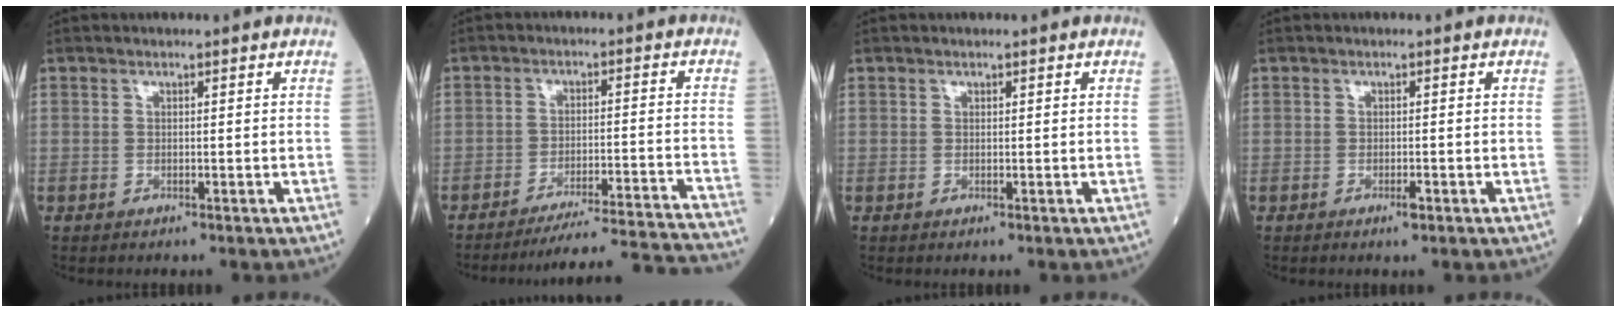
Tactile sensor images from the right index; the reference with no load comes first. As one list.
[{"total": 19.2, "force": [-18.6, -2.5, 4.2], "torque": [-0.028, -0.021, -0.248]}, {"total": 0.0}, {"total": 1.1, "force": [-0.6, 0.2, 0.9], "torque": [-0.014, -0.002, -0.010]}]